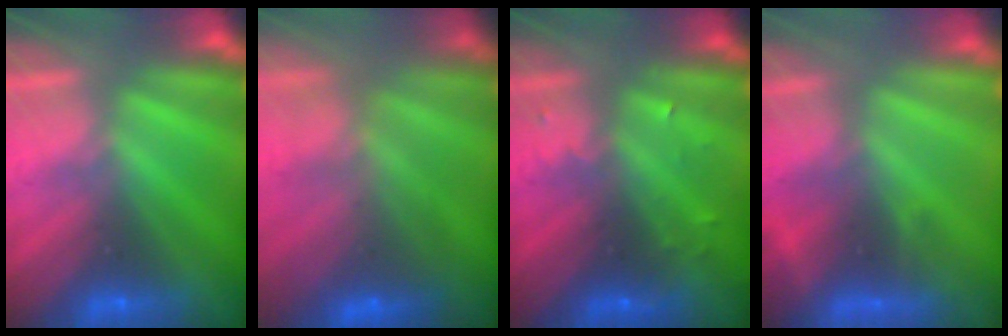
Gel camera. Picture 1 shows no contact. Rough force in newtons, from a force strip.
{"total": 7.4}
{"total": 2.9}
{"total": 5.1}